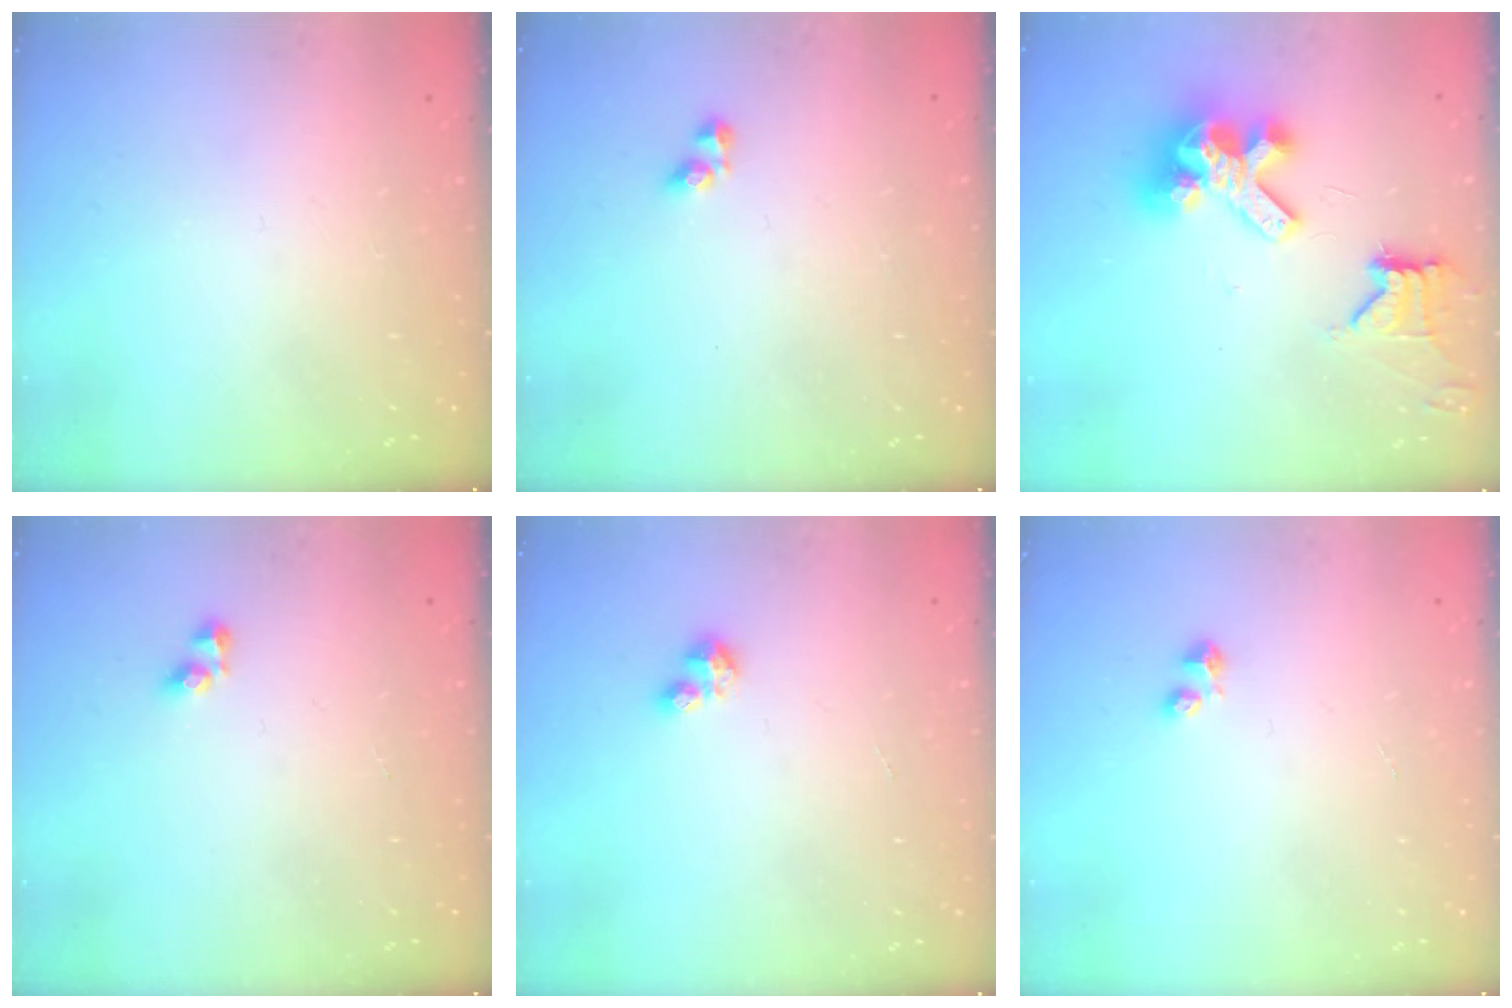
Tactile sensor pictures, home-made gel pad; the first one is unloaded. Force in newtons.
{"total": 3.0, "press": 3.0, "slide": 0.4}
{"total": 12.5, "press": 12.4, "slide": 1.6}
{"total": 3.5, "press": 3.5, "slide": 0.2}
{"total": 2.9, "press": 2.9, "slide": 0.4}
{"total": 2.5, "press": 2.5, "slide": 0.4}